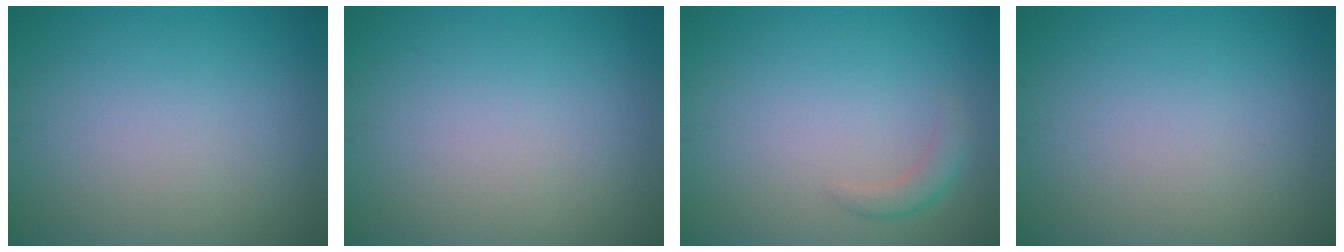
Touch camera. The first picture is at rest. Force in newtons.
{"total": 0.0}
{"total": 1.4, "press": 1.4, "slide": 0.1}
{"total": 0.0}